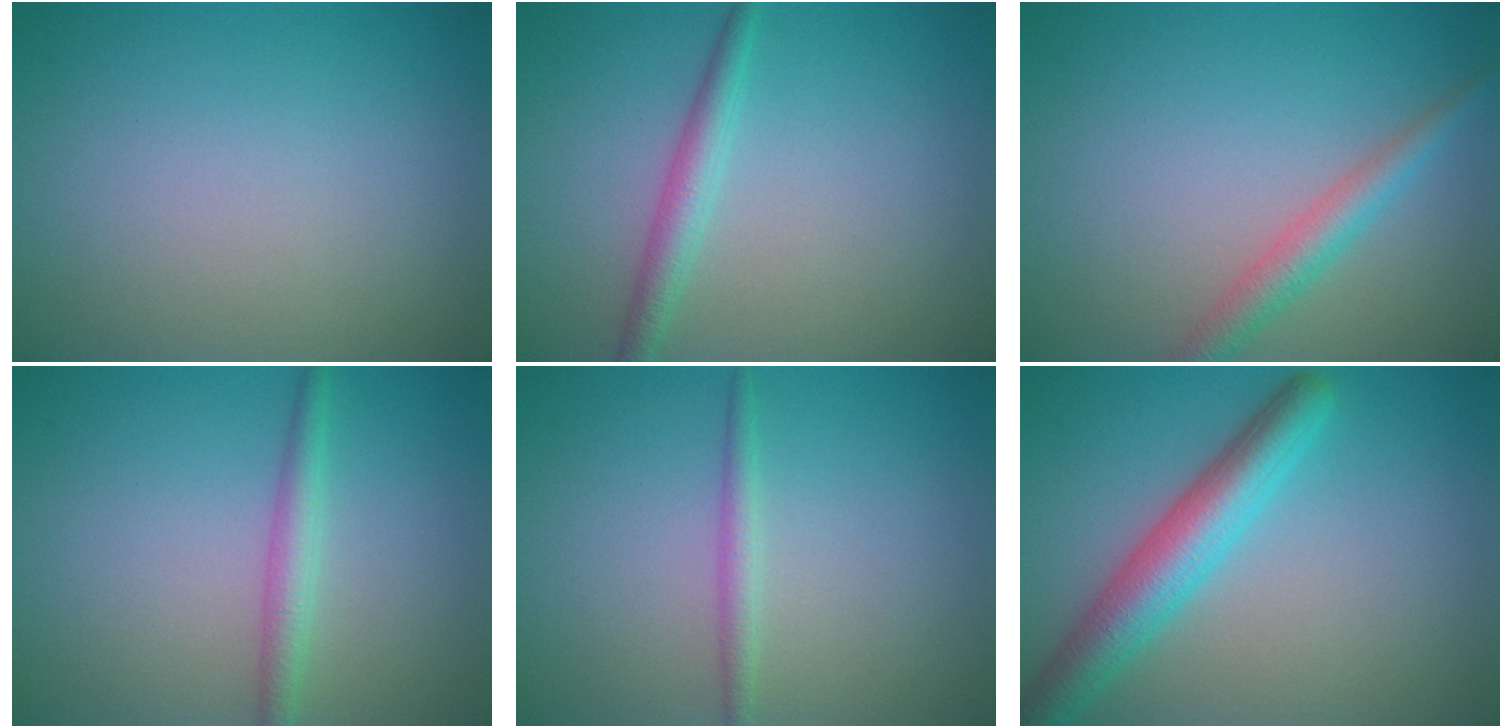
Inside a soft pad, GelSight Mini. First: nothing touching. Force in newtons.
{"total": 2.3, "press": 2.3, "slide": 0.0}
{"total": 2.7, "press": 2.7, "slide": 0.1}
{"total": 2.2, "press": 2.2, "slide": 0.1}
{"total": 1.5, "press": 1.5, "slide": 0.1}
{"total": 5.4, "press": 5.4, "slide": 0.2}